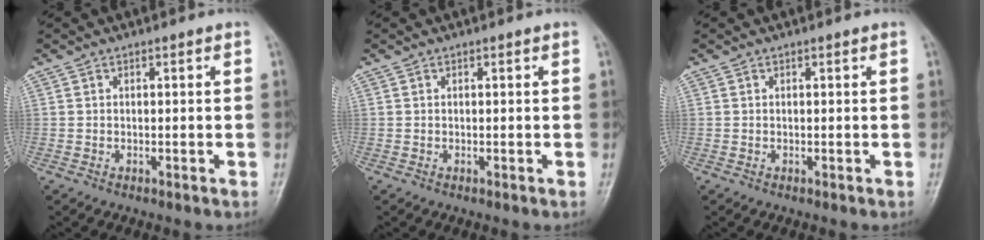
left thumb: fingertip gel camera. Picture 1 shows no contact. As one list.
[{"total": 0.0}, {"total": 0.0}]